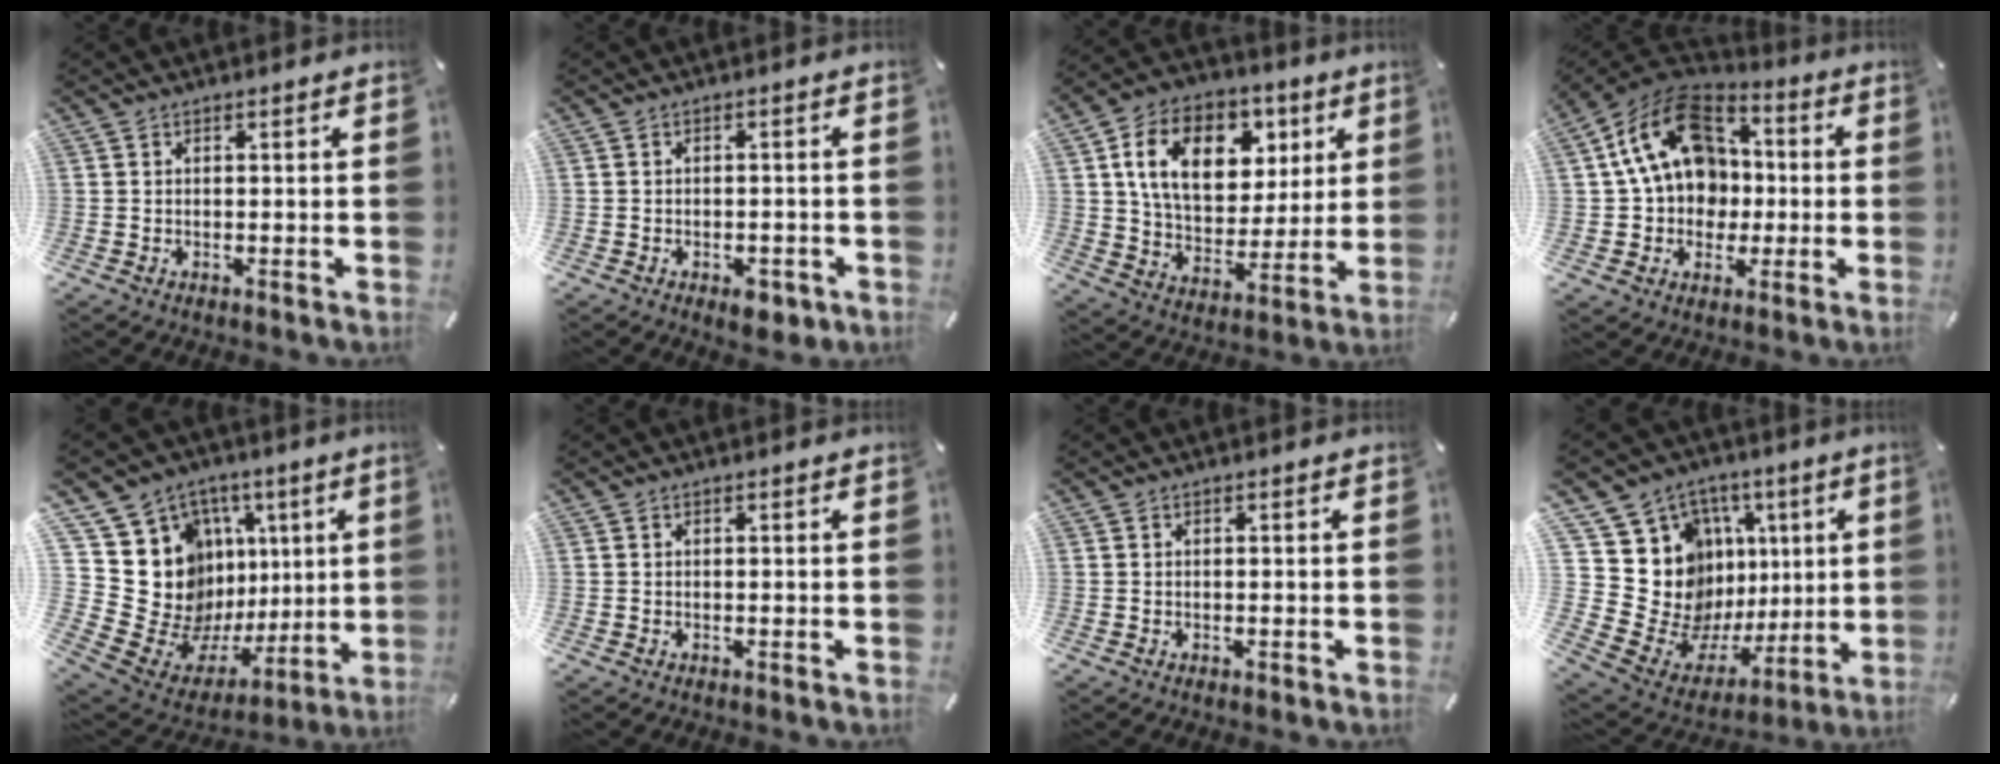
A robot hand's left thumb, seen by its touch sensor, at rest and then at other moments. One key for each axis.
{"total": 4.5, "fx": -2.4, "fy": 2.5, "fz": 3.0, "tx": -0.040, "ty": 0.015, "tz": -0.038}
{"total": 17.6, "fx": 6.7, "fy": 12.5, "fz": 10.3, "tx": -0.174, "ty": -0.003, "tz": 0.125}
{"total": 18.9, "fx": 2.7, "fy": 15.4, "fz": 10.7, "tx": -0.201, "ty": -0.004, "tz": 0.052}
{"total": 20.4, "fx": 3.6, "fy": 18.1, "fz": 8.7, "tx": -0.139, "ty": -0.075, "tz": 0.113}
{"total": 0.0}
{"total": 0.0}
{"total": 19.3, "fx": 3.7, "fy": 17.2, "fz": 7.8, "tx": -0.130, "ty": -0.063, "tz": 0.104}